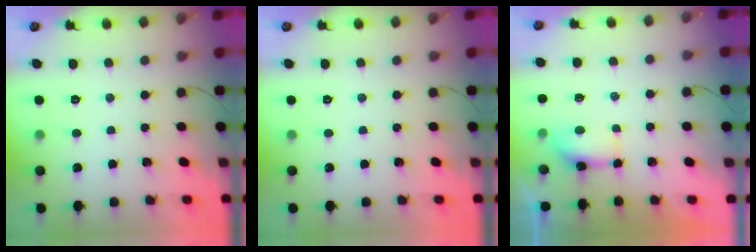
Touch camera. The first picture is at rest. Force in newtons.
{"total": 0.0}
{"total": 4.9, "press": 4.8, "slide": 0.7}